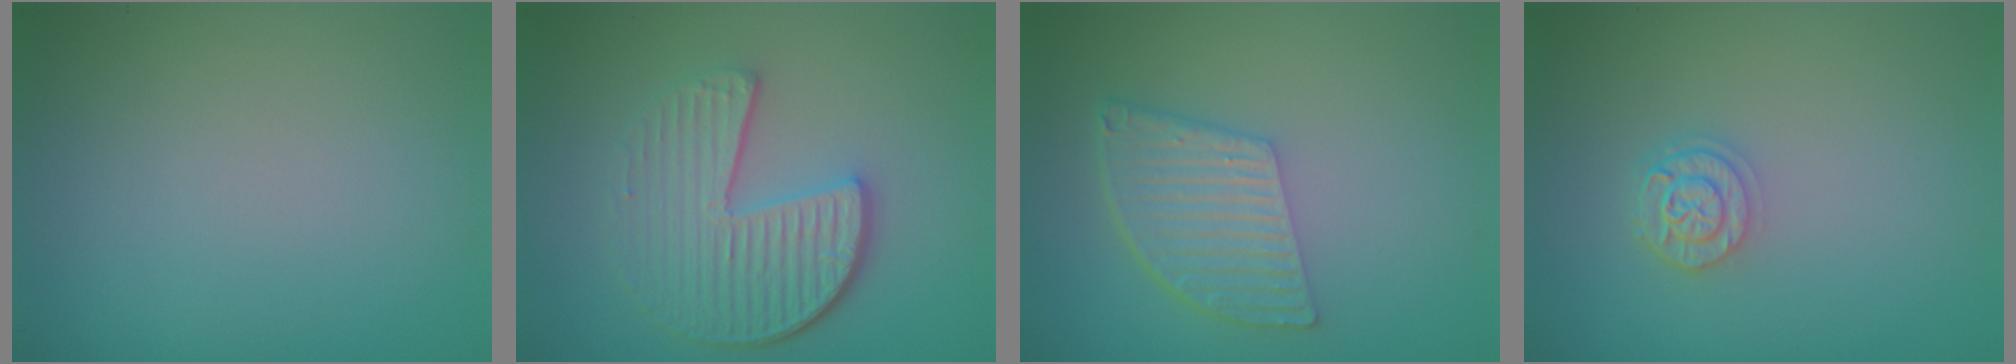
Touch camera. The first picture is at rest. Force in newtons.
{"total": 5.4, "press": 4.1, "slide": 3.6}
{"total": 5.1, "press": 3.7, "slide": 3.5}
{"total": 2.4, "press": 2.0, "slide": 1.3}